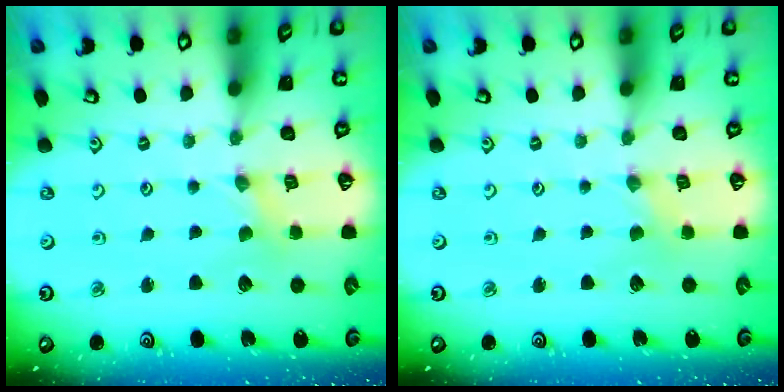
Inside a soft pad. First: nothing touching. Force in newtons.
{"total": 0.0}